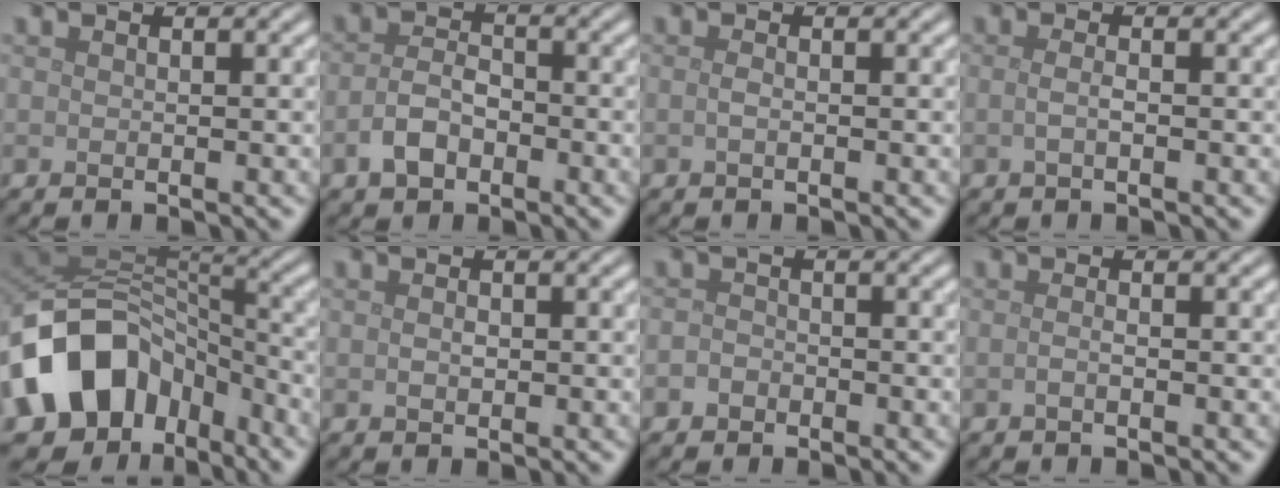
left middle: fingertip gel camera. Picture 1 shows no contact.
{"total": 2.9, "force": [-1.4, 1.8, 1.8], "torque": [-0.035, 0.004, -0.032]}
{"total": 0.7, "force": [-0.3, 0.3, 0.6], "torque": [-0.015, -0.001, -0.006]}
{"total": 1.1, "force": [-0.3, 0.3, 1.0], "torque": [-0.020, 0.000, -0.007]}
{"total": 13.0, "force": [-5.9, 9.7, 6.4], "torque": [-0.126, -0.001, -0.111]}
{"total": 0.8, "force": [0.0, 0.5, 0.6], "torque": [-0.014, -0.002, -0.001]}
{"total": 1.2, "force": [-0.8, 0.9, 0.3], "torque": [-0.004, 0.002, -0.018]}
{"total": 0.8, "force": [-0.4, 0.2, 0.6], "torque": [-0.014, -0.001, -0.008]}